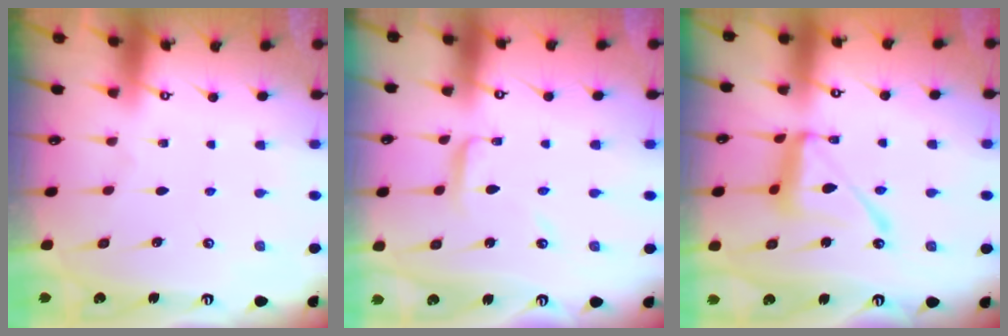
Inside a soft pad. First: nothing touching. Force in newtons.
{"total": 4.6, "press": 4.5, "slide": 0.3}
{"total": 13.4, "press": 13.4, "slide": 1.2}